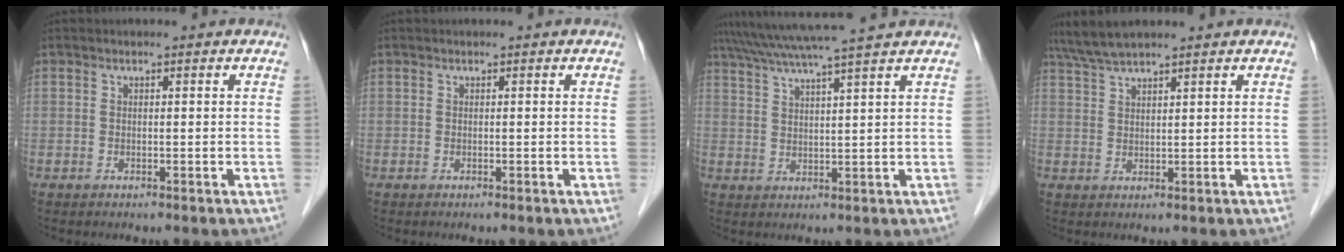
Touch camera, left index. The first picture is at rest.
{"total": 0.0}
{"total": 10.0, "force": [8.6, -1.9, 4.8], "torque": [-0.088, 0.017, 0.129]}
{"total": 5.4, "force": [4.7, -0.3, 2.5], "torque": [-0.057, 0.027, 0.096]}